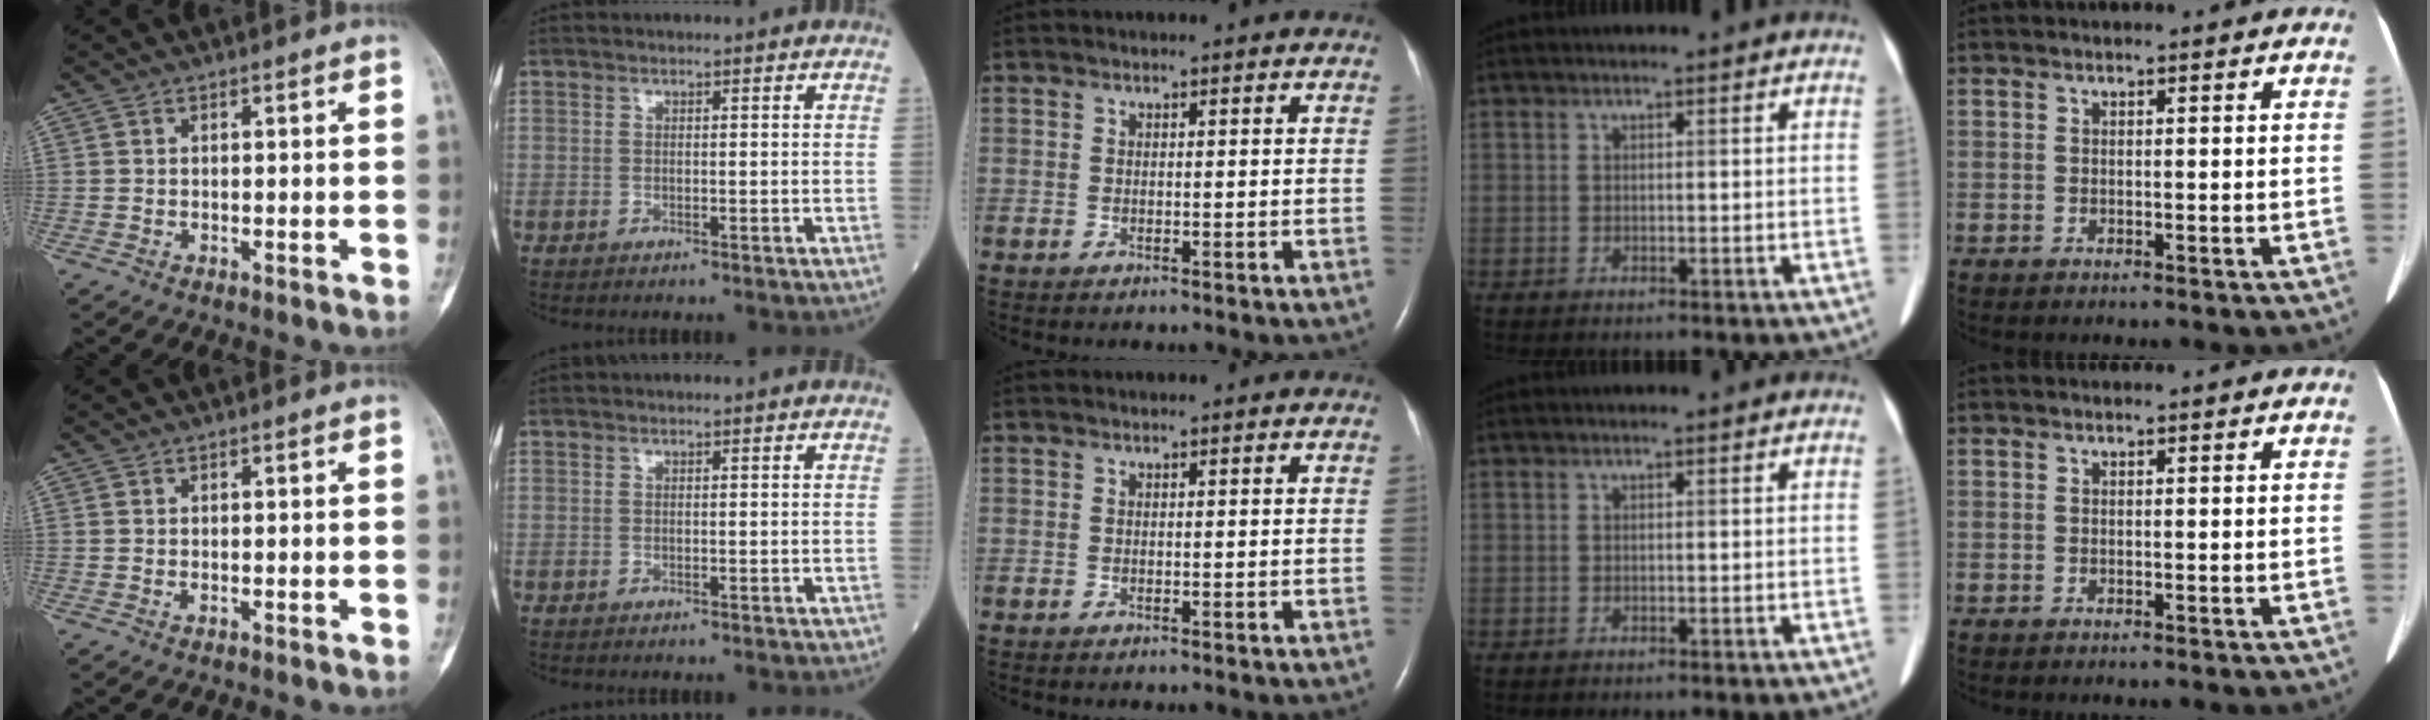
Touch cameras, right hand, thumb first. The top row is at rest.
{}